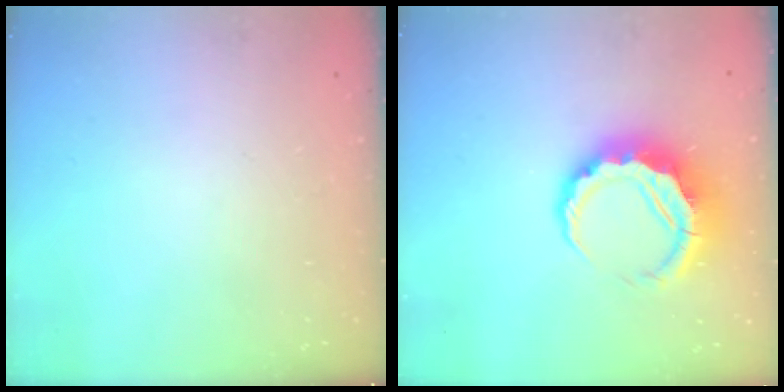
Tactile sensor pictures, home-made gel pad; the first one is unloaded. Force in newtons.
{"total": 8.8, "press": 8.6, "slide": 1.6}